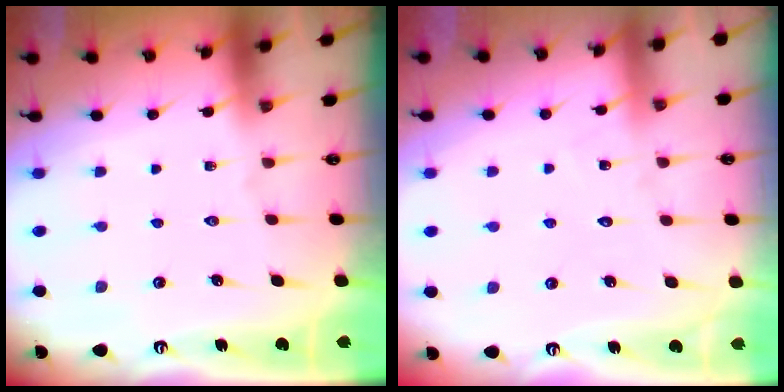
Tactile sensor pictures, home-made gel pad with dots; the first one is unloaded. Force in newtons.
{"total": 5.5, "press": 5.5, "slide": 0.3}